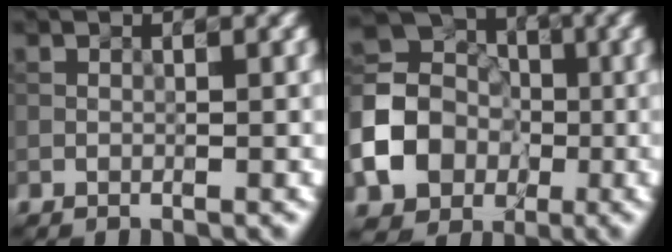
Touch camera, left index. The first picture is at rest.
{"total": 9.1, "force": [-2.1, 7.7, 4.3], "torque": [-0.089, -0.009, -0.049]}